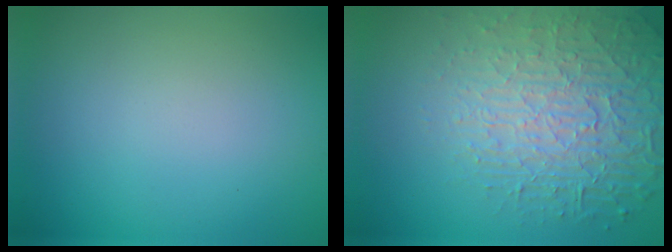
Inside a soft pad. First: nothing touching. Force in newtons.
{"total": 7.0, "press": 5.3, "slide": 4.6}